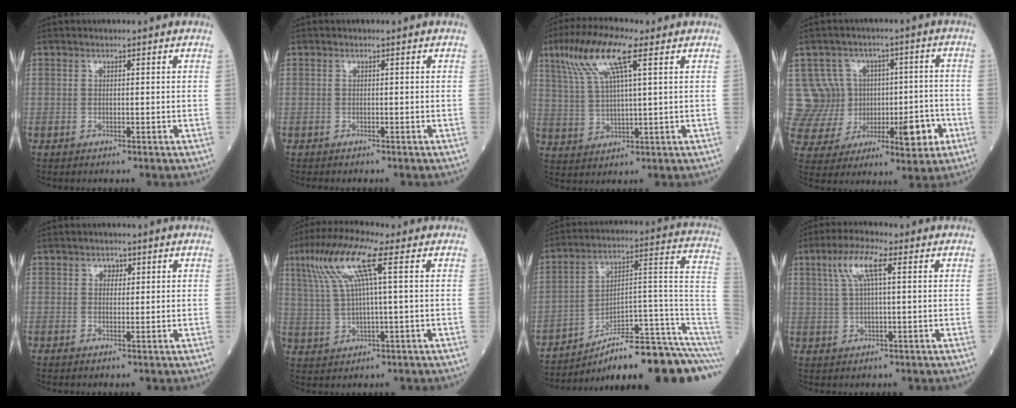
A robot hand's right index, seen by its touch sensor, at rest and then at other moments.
{"total": 0.5, "force": [-0.4, 0.3, 0.0], "torque": [-0.007, 0.002, -0.007]}
{"total": 10.8, "force": [5.5, 1.5, 9.1], "torque": [-0.196, 0.023, 0.110]}
{"total": 11.9, "force": [0.1, 11.2, 4.0], "torque": [-0.070, 0.062, 0.030]}
{"total": 1.3, "force": [0.7, 1.0, 0.5], "torque": [-0.004, 0.001, 0.009]}
{"total": 10.1, "force": [4.2, 0.5, 9.2], "torque": [-0.200, 0.024, 0.085]}
{"total": 19.7, "force": [-14.2, 1.5, 13.7], "torque": [-0.118, 0.058, -0.210]}
{"total": 6.3, "force": [2.5, 1.1, 5.6], "torque": [-0.118, 0.019, 0.051]}